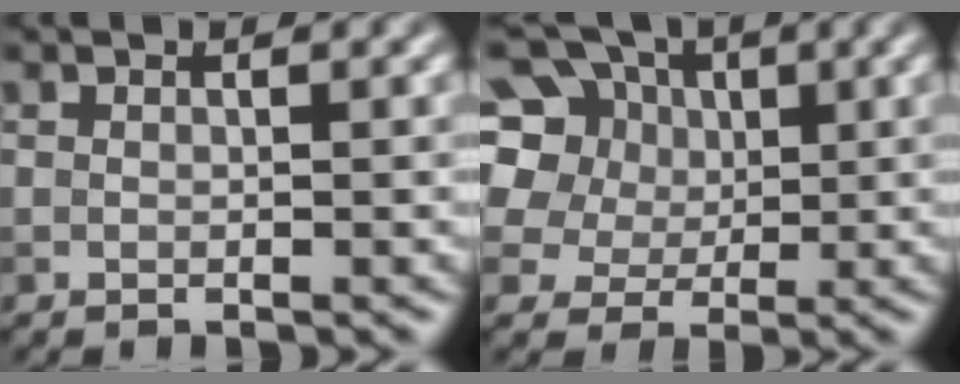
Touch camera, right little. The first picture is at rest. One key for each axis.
{"total": 12.5, "fx": 5.1, "fy": 9.6, "fz": 6.2, "tx": -0.135, "ty": 0.035, "tz": 0.076}